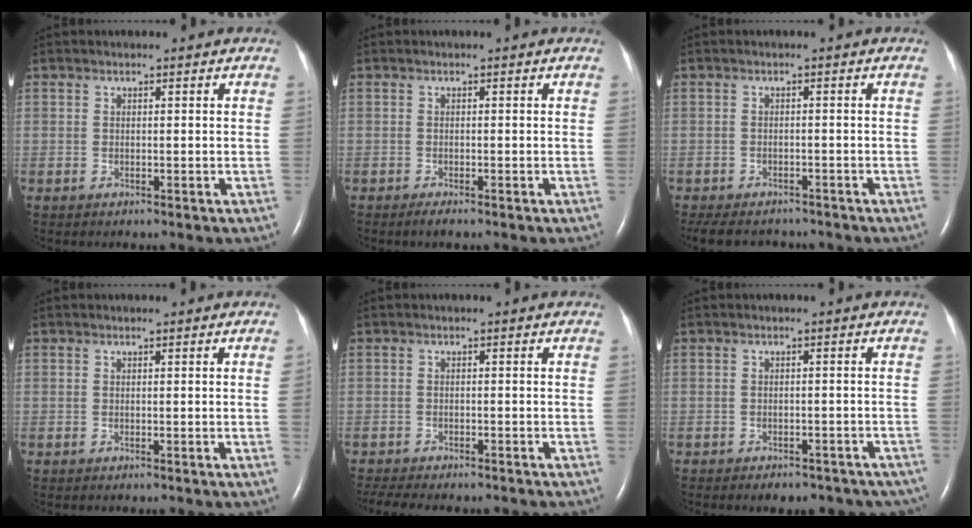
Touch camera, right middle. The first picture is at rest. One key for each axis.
{"total": 0.9, "fx": -0.7, "fy": 0.0, "fz": 0.6, "tx": -0.019, "ty": -0.003, "tz": -0.011}
{"total": 8.5, "fx": -7.5, "fy": 2.7, "fz": 3.0, "tx": -0.058, "ty": -0.008, "tz": -0.100}
{"total": 0.7, "fx": 0.0, "fy": -0.3, "fz": 0.6, "tx": -0.006, "ty": -0.001, "tz": -0.002}
{"total": 6.3, "fx": -5.5, "fy": 1.2, "fz": 2.9, "tx": -0.051, "ty": -0.006, "tz": -0.080}
{"total": 8.9, "fx": -7.4, "fy": 4.0, "fz": 3.1, "tx": -0.034, "ty": 0.002, "tz": -0.071}